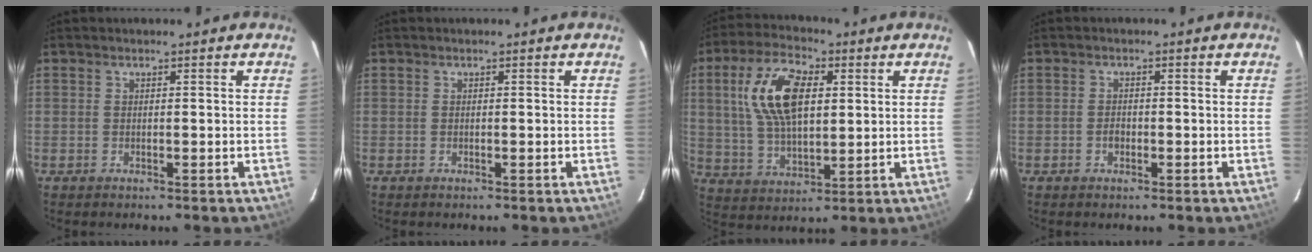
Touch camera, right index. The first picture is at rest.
{"total": 0.0}
{"total": 14.6, "force": [3.7, 7.2, 12.2], "torque": [-0.237, 0.018, 0.075]}
{"total": 1.6, "force": [-0.6, 1.2, 0.8], "torque": [-0.015, 0.006, -0.009]}